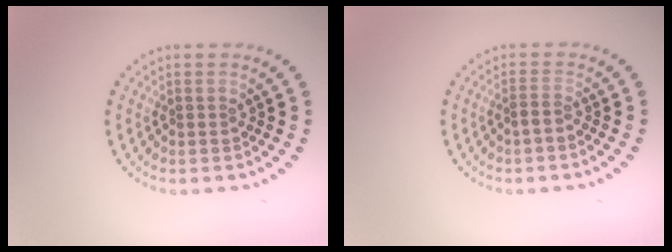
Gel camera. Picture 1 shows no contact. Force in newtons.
{"total": 0.9, "press": 0.5, "slide": 0.8}